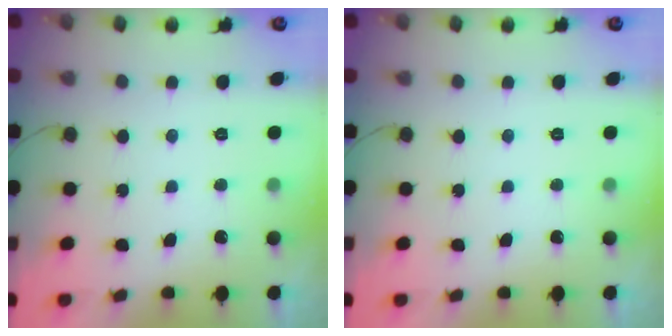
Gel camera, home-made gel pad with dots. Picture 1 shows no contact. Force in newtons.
{"total": 0.0}